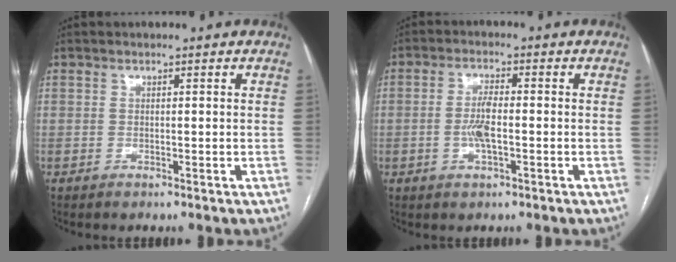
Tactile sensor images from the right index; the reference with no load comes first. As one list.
[{"total": 4.3, "force": [-0.8, 1.1, 4.1], "torque": [-0.087, 0.003, -0.015]}]